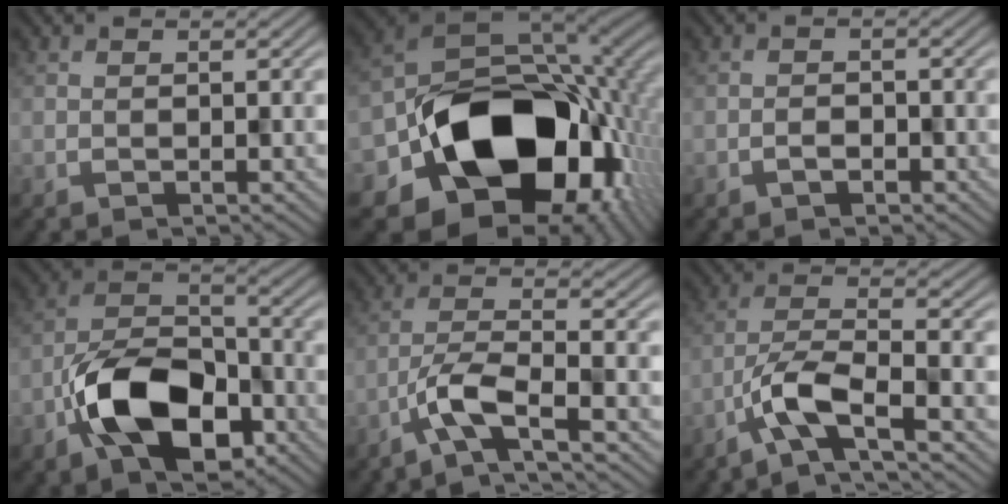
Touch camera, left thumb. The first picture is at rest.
{"total": 18.7, "force": [-5.1, 13.8, 11.6], "torque": [-0.197, -0.045, -0.068]}
{"total": 1.0, "force": [-0.7, 0.7, 0.2], "torque": [0.000, 0.003, -0.014]}
{"total": 12.1, "force": [-5.5, 6.9, 8.3], "torque": [-0.161, -0.003, -0.111]}
{"total": 5.2, "force": [-3.3, 0.8, 4.0], "torque": [-0.076, 0.006, -0.074]}
{"total": 6.2, "force": [-3.7, 1.3, 4.8], "torque": [-0.092, 0.006, -0.082]}